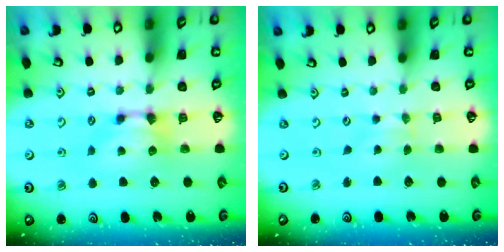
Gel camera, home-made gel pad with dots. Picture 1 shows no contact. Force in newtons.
{"total": 2.1, "press": 1.6, "slide": 1.4}